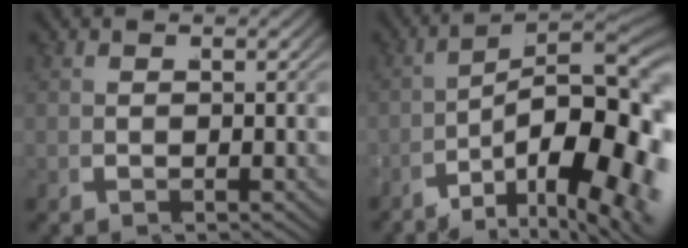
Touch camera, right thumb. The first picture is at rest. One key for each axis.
{"total": 16.4, "fx": -2.9, "fy": 9.9, "fz": 12.7, "tx": -0.185, "ty": -0.054, "tz": -0.027}